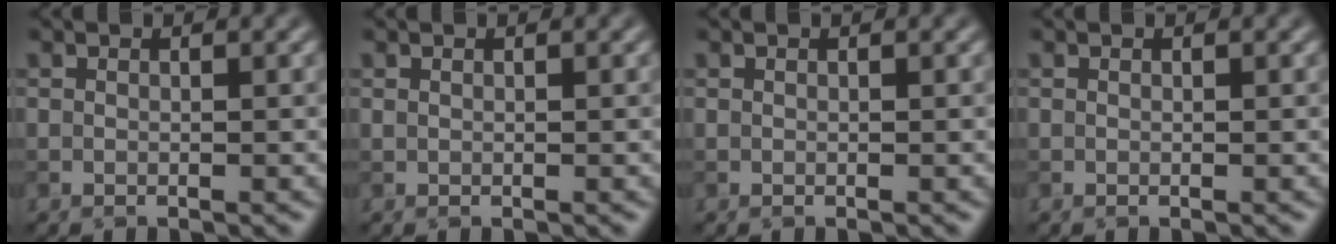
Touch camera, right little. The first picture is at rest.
{"total": 0.0}
{"total": 0.0}
{"total": 0.0}